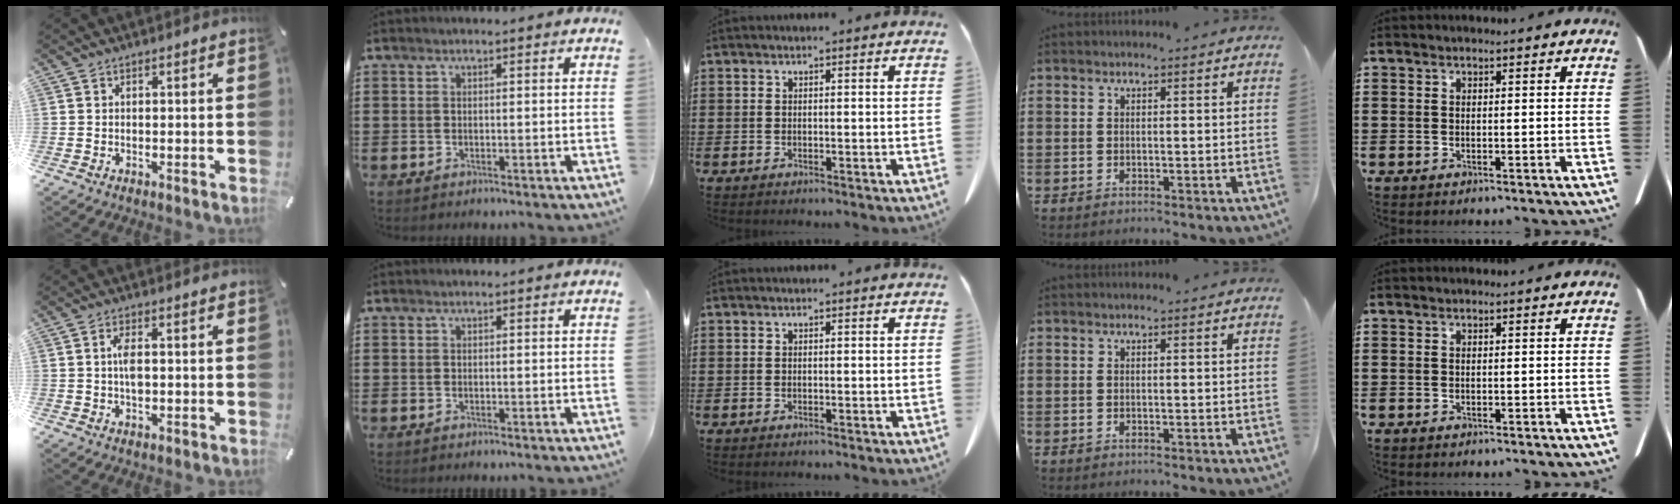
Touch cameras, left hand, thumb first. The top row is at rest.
{"thumb": {"total": 3.8, "force": [-0.1, 1.8, 3.4], "torque": [-0.074, 0.002, -0.005]}}